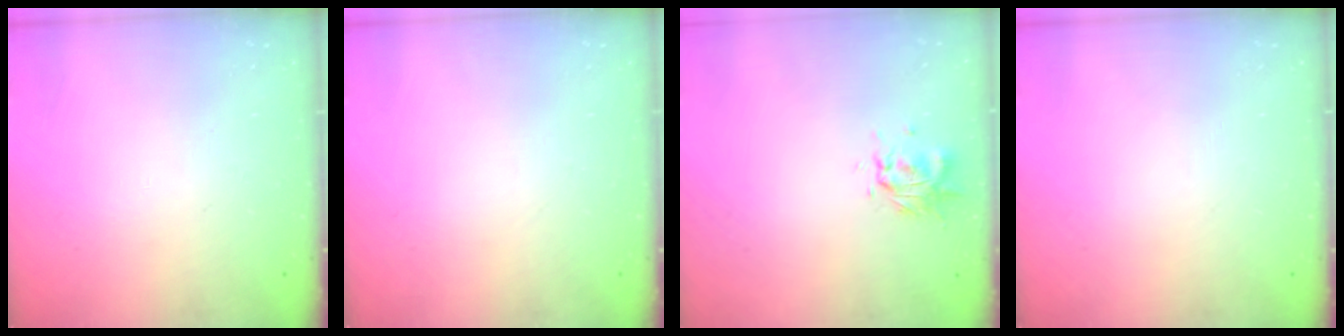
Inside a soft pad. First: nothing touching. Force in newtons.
{"total": 0.0}
{"total": 0.7, "press": 0.7, "slide": 0.3}
{"total": 0.0}